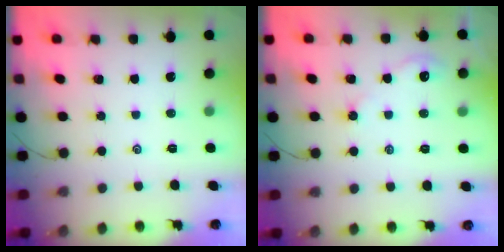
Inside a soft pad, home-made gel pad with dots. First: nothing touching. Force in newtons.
{"total": 2.4, "press": 2.4, "slide": 0.4}